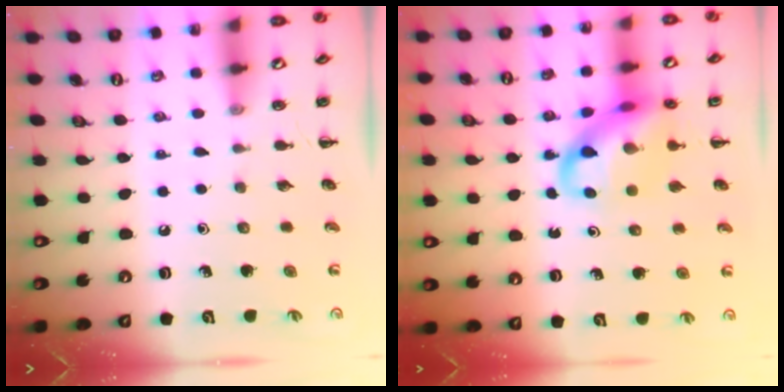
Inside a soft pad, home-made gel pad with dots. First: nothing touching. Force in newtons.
{"total": 14.3, "press": 13.8, "slide": 3.4}